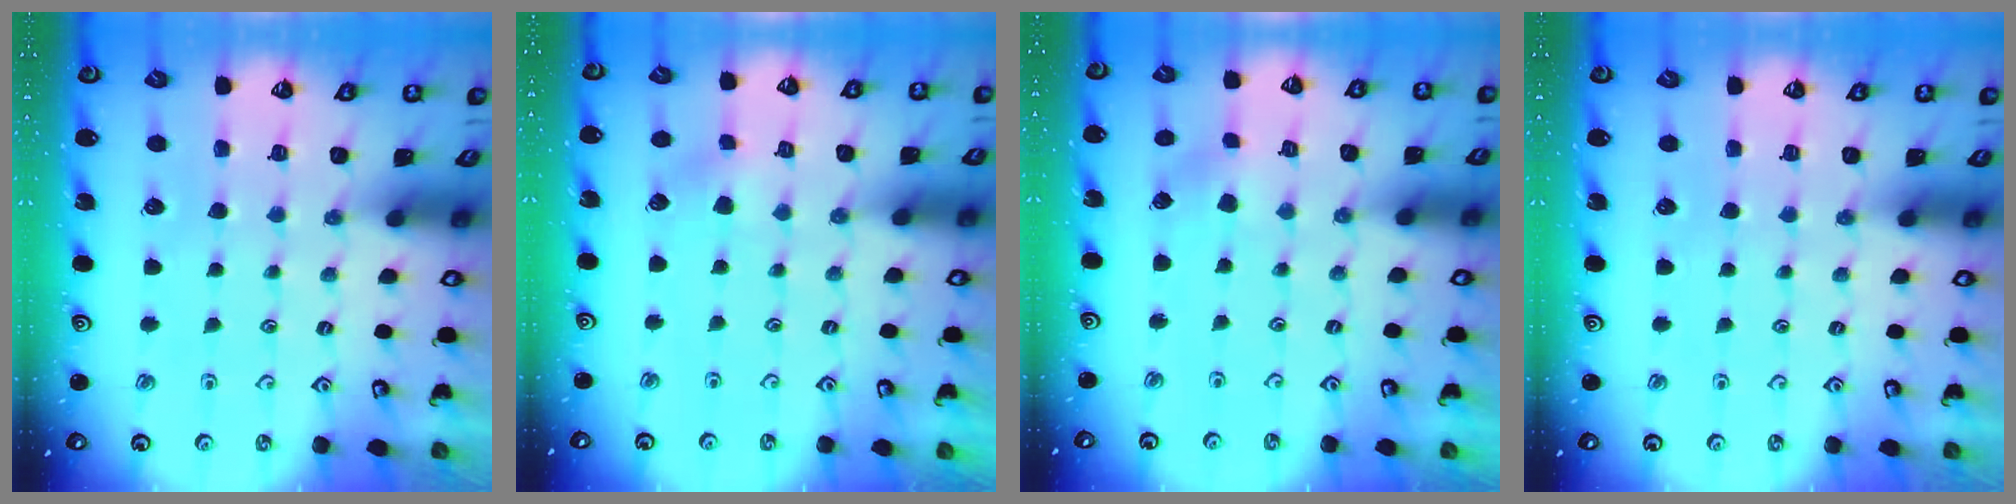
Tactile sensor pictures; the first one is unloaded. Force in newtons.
{"total": 2.9, "press": 2.9, "slide": 0.3}
{"total": 1.9, "press": 1.9, "slide": 0.2}
{"total": 0.0}